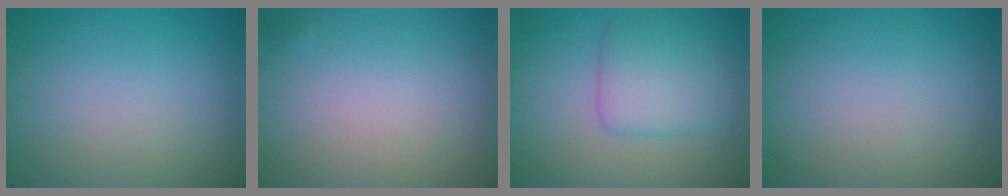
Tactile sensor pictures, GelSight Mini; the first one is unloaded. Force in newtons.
{"total": 0.0}
{"total": 5.2, "press": 5.2, "slide": 0.1}
{"total": 0.0}